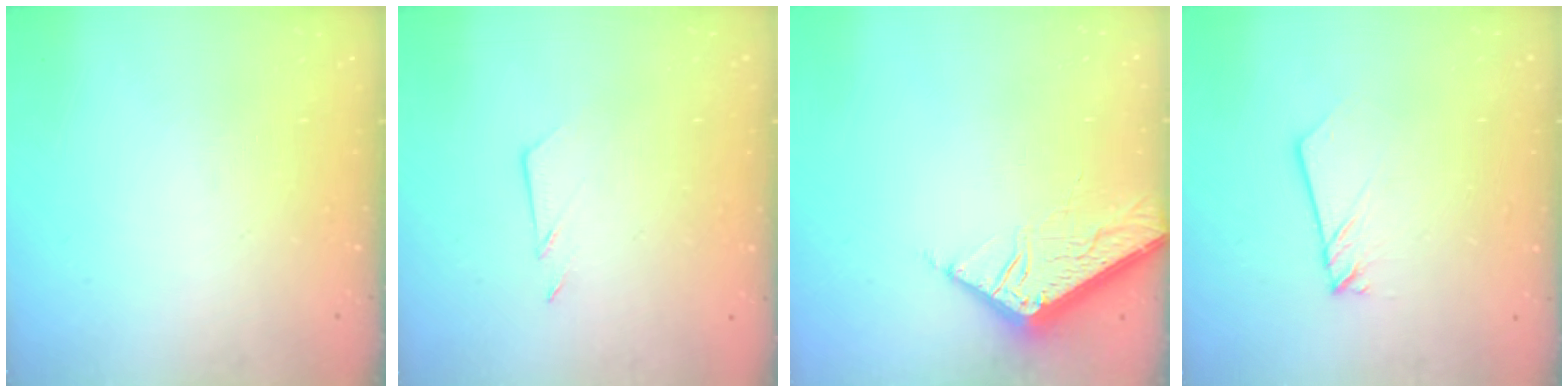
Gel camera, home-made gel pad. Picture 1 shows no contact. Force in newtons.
{"total": 4.2, "press": 4.2, "slide": 0.5}
{"total": 6.8, "press": 6.8, "slide": 0.7}
{"total": 1.9, "press": 1.9, "slide": 0.2}